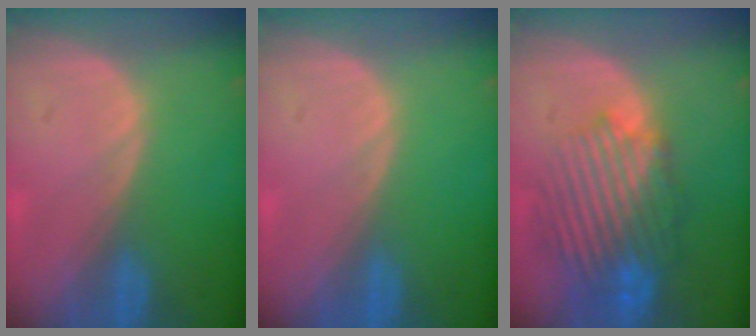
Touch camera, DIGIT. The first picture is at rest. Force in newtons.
{"total": 0.0}
{"total": 10.2, "press": 9.3, "slide": 4.1}